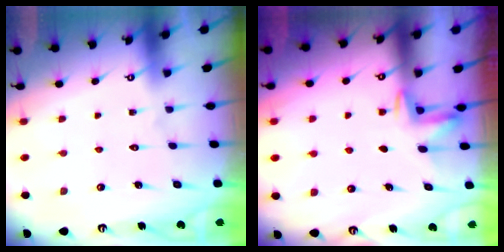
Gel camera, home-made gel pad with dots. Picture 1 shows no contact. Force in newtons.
{"total": 2.3, "press": 2.2, "slide": 0.4}